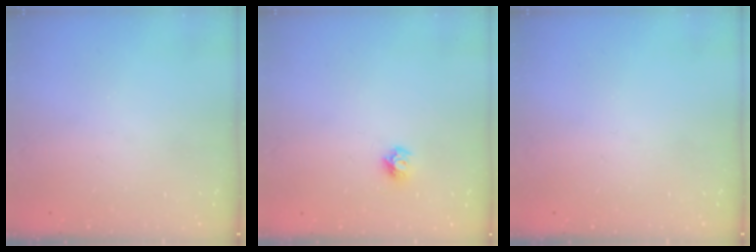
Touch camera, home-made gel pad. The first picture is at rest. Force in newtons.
{"total": 5.5, "press": 5.5, "slide": 0.3}
{"total": 0.0}